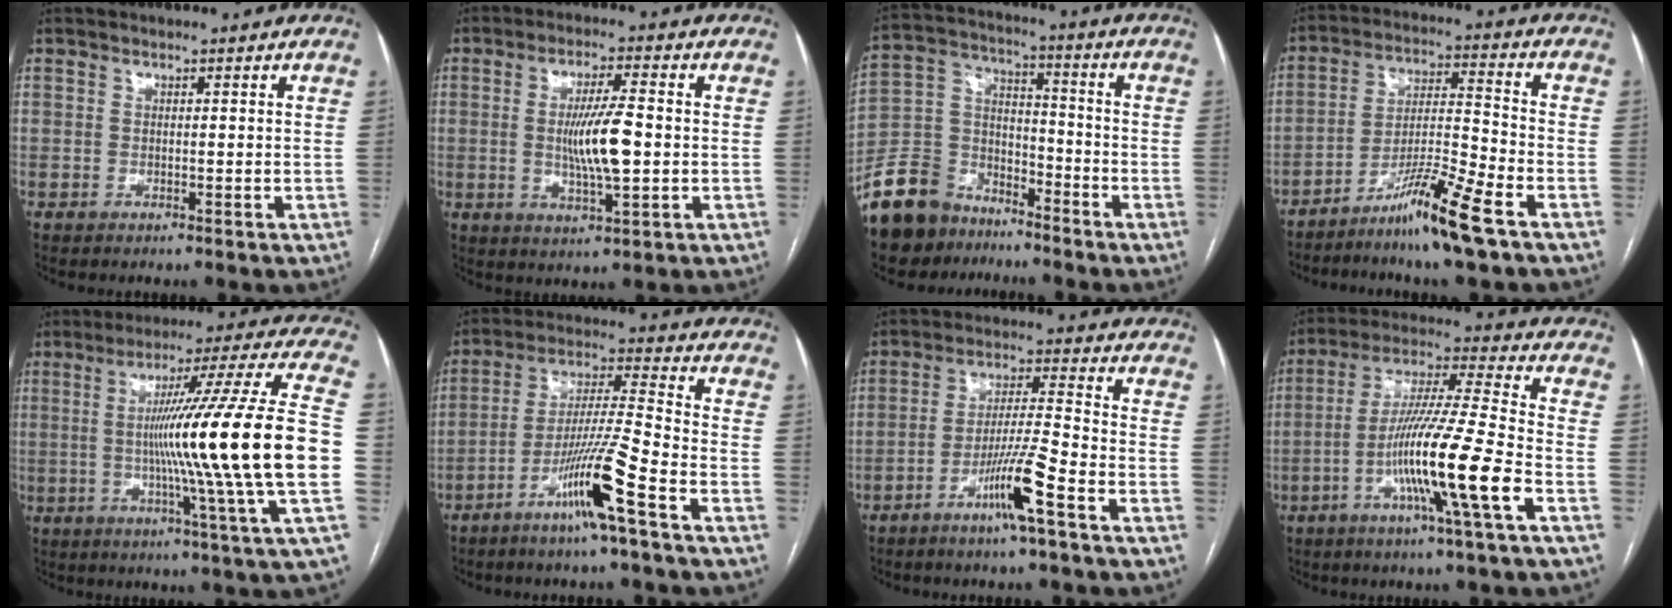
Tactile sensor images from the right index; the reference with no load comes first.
{"total": 8.5, "force": [-0.5, 1.1, 8.4], "torque": [-0.156, -0.005, -0.009]}
{"total": 12.4, "force": [-9.4, 7.4, 3.2], "torque": [-0.083, 0.035, -0.175]}
{"total": 10.7, "force": [-7.2, -0.9, 7.8], "torque": [-0.145, -0.019, -0.133]}
{"total": 24.1, "force": [-2.3, -2.6, 23.9], "torque": [-0.325, -0.008, -0.059]}
{"total": 12.0, "force": [-6.4, -1.2, 10.1], "torque": [-0.191, -0.011, -0.125]}
{"total": 9.0, "force": [-4.8, -0.8, 7.5], "torque": [-0.143, -0.005, -0.091]}
{"total": 15.7, "force": [-5.6, -1.4, 14.6], "torque": [-0.271, -0.011, -0.108]}